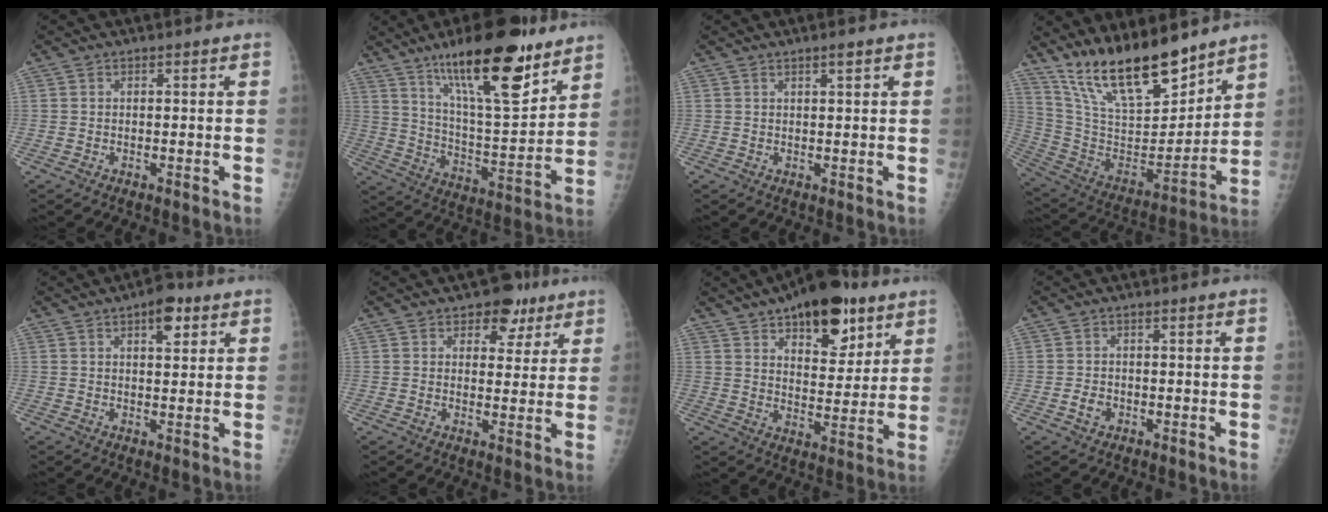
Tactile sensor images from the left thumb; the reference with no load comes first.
{"total": 21.6, "force": [14.0, 6.1, 15.3], "torque": [-0.217, -0.073, 0.234]}
{"total": 1.5, "force": [1.0, 0.2, 1.1], "torque": [-0.016, -0.005, 0.016]}
{"total": 21.3, "force": [16.5, 6.6, 11.8], "torque": [-0.167, -0.098, 0.302]}
{"total": 5.4, "force": [2.8, 2.5, 3.9], "torque": [-0.039, -0.009, 0.034]}
{"total": 6.9, "force": [4.2, 4.6, 3.1], "torque": [-0.001, -0.014, 0.055]}
{"total": 17.4, "force": [10.3, 8.1, 11.5], "torque": [-0.120, -0.046, 0.154]}
{"total": 2.3, "force": [-0.8, 1.8, 1.3], "torque": [-0.016, 0.004, -0.013]}